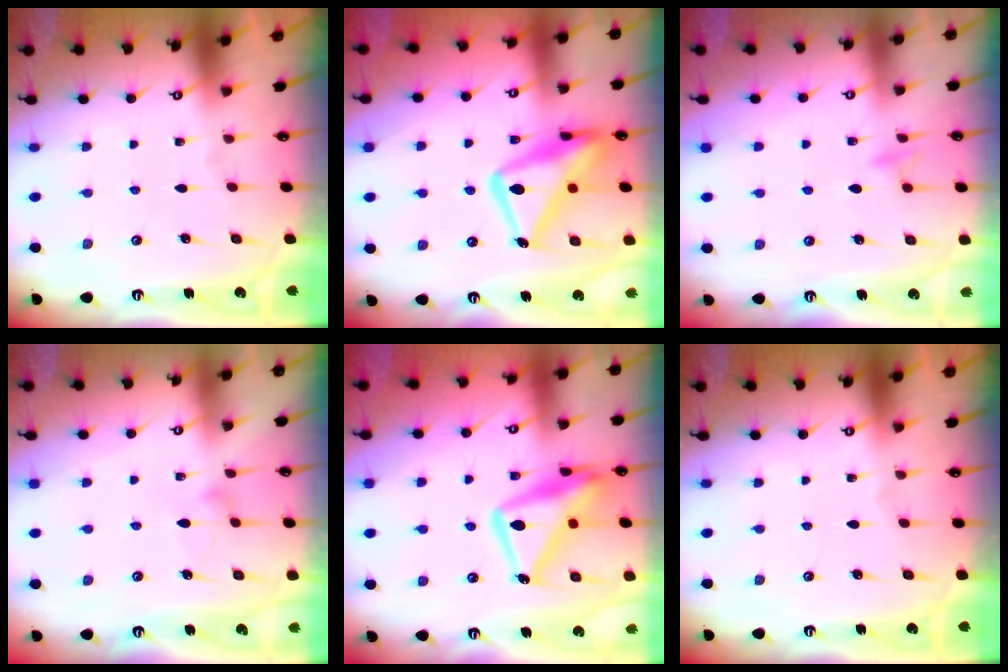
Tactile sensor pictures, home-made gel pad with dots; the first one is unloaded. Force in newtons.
{"total": 20.1, "press": 20.0, "slide": 1.6}
{"total": 7.7, "press": 7.6, "slide": 0.8}
{"total": 7.0, "press": 7.0, "slide": 0.5}
{"total": 17.8, "press": 17.7, "slide": 1.7}
{"total": 0.0}